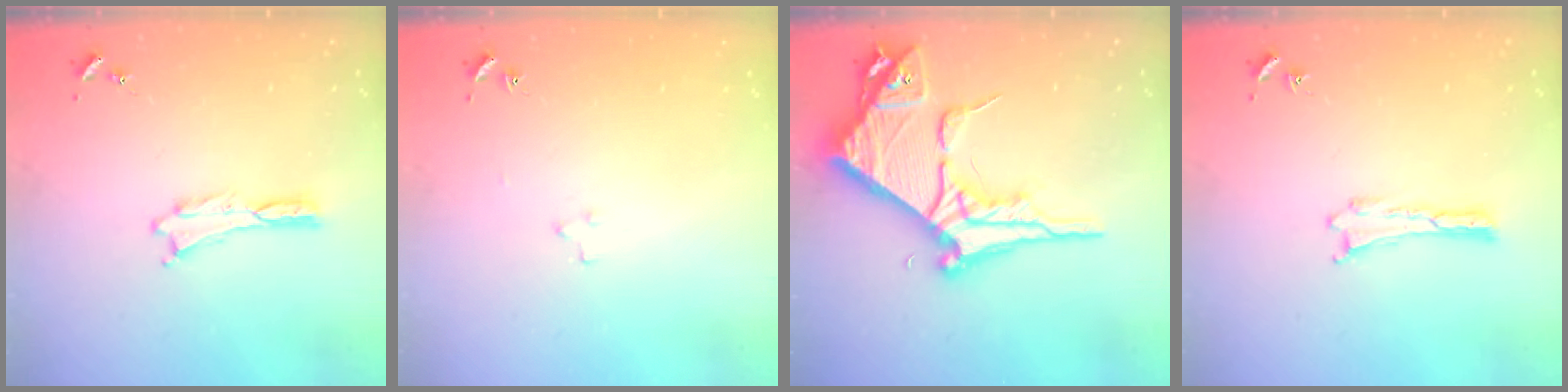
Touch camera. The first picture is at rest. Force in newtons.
{"total": 2.2, "press": 2.2, "slide": 0.2}
{"total": 10.5, "press": 10.4, "slide": 1.2}
{"total": 0.0}